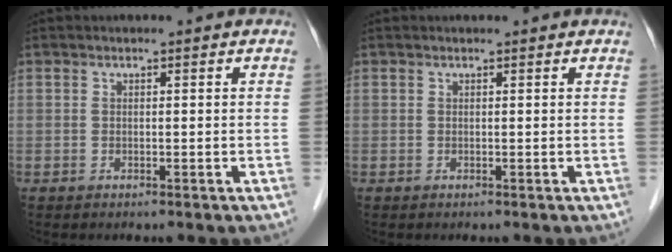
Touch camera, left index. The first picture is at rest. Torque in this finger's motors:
{"motor_torque": [0.15, -0.11, 0.02, 0.01]}